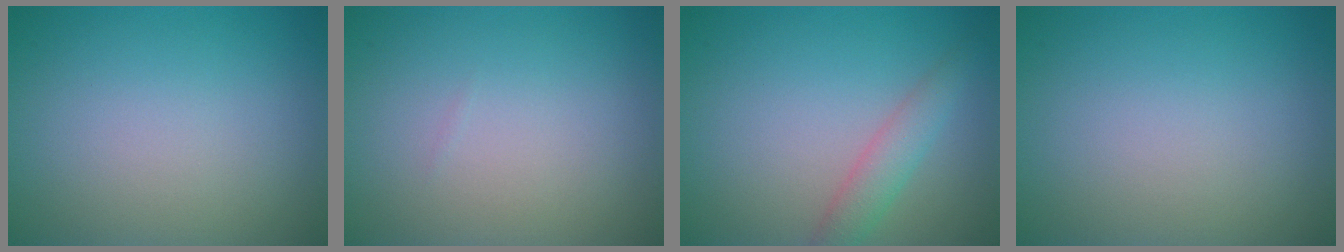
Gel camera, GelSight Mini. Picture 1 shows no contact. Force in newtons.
{"total": 0.0}
{"total": 2.3, "press": 2.3, "slide": 0.0}
{"total": 0.0}